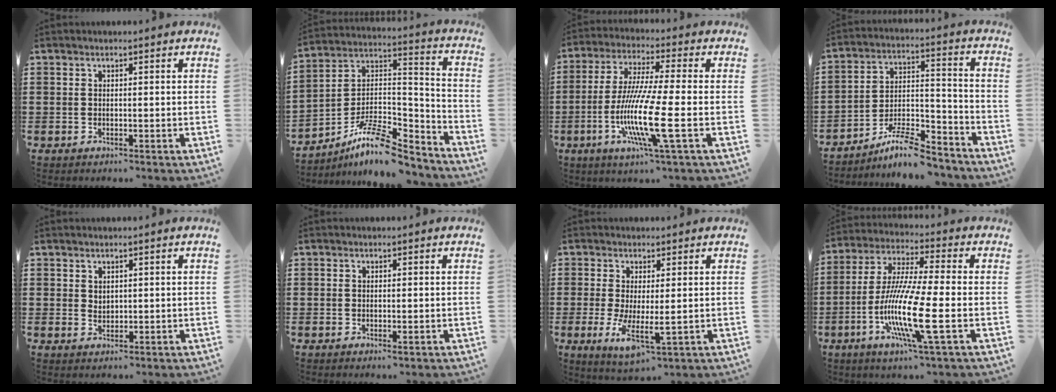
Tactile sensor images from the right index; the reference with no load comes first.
{"total": 11.6, "force": [-9.1, 3.4, 6.3], "torque": [-0.127, 0.024, -0.180]}
{"total": 12.9, "force": [-3.8, 0.5, 12.3], "torque": [-0.262, -0.023, -0.082]}
{"total": 9.7, "force": [-8.6, 1.8, 4.3], "torque": [-0.065, 0.027, -0.161]}
{"total": 1.4, "force": [1.1, 0.8, 0.3], "torque": [-0.007, 0.003, 0.021]}
{"total": 0.6, "force": [0.0, 0.0, 0.6], "torque": [-0.012, -0.004, 0.000]}
{"total": 5.3, "force": [-0.1, 1.7, 5.0], "torque": [-0.082, -0.019, 0.000]}
{"total": 13.5, "force": [-4.5, 1.3, 12.7], "torque": [-0.281, -0.023, -0.096]}